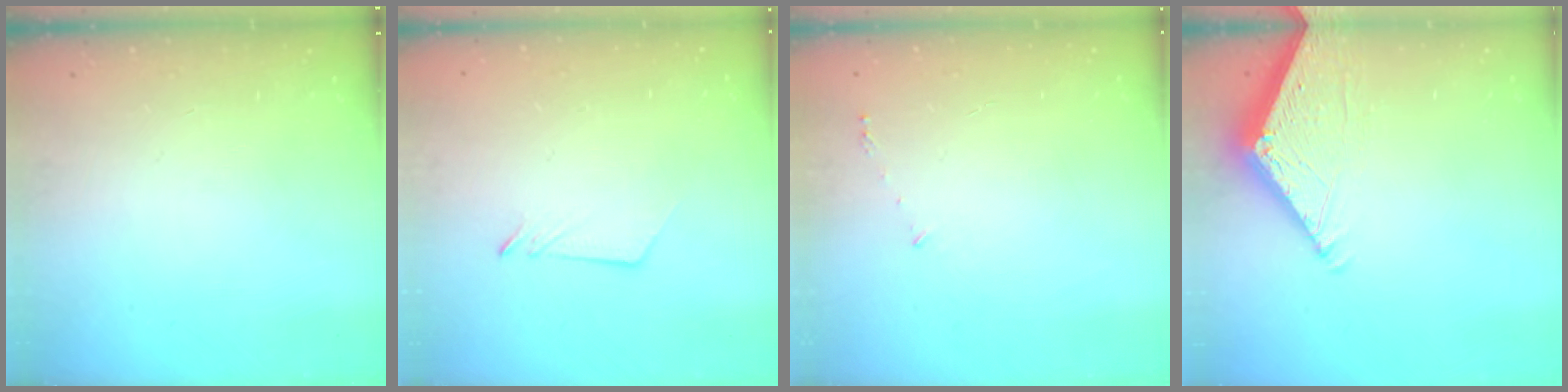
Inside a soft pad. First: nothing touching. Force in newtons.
{"total": 2.5, "press": 2.5, "slide": 0.2}
{"total": 3.2, "press": 3.2, "slide": 0.2}
{"total": 7.2, "press": 7.2, "slide": 0.3}